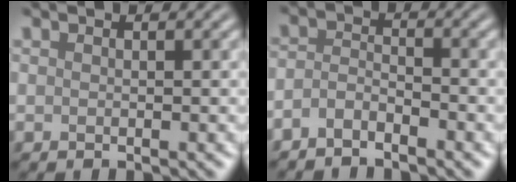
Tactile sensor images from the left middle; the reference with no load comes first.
{"total": 2.1, "force": [-1.7, 0.7, 1.0], "torque": [-0.025, 0.002, -0.040]}